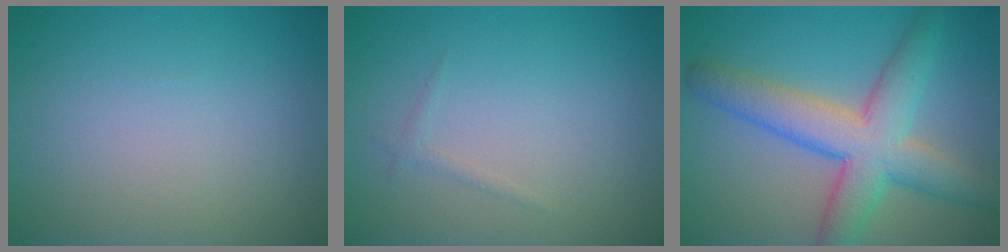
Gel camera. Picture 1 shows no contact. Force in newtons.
{"total": 0.7, "press": 0.7, "slide": 0.0}
{"total": 7.6, "press": 7.6, "slide": 0.3}